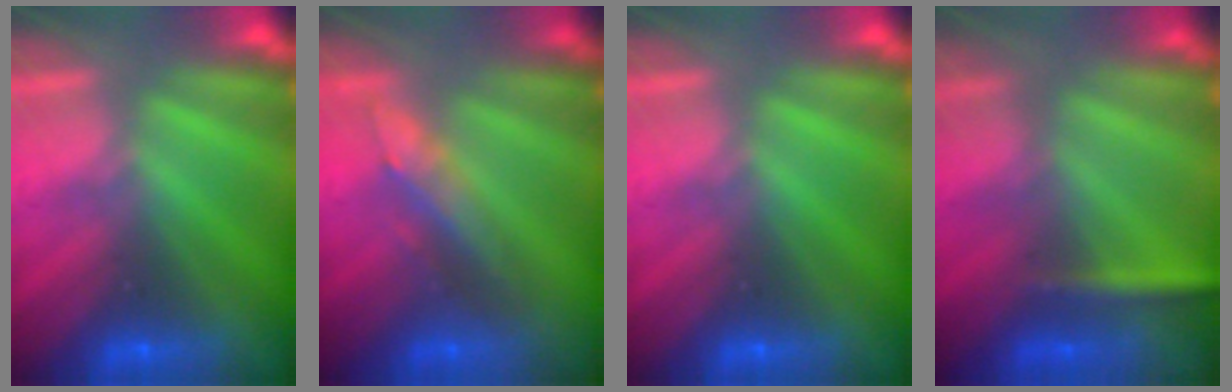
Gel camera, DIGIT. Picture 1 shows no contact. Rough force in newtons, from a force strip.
{"total": 2.9}
{"total": 0.0}
{"total": 3.0}